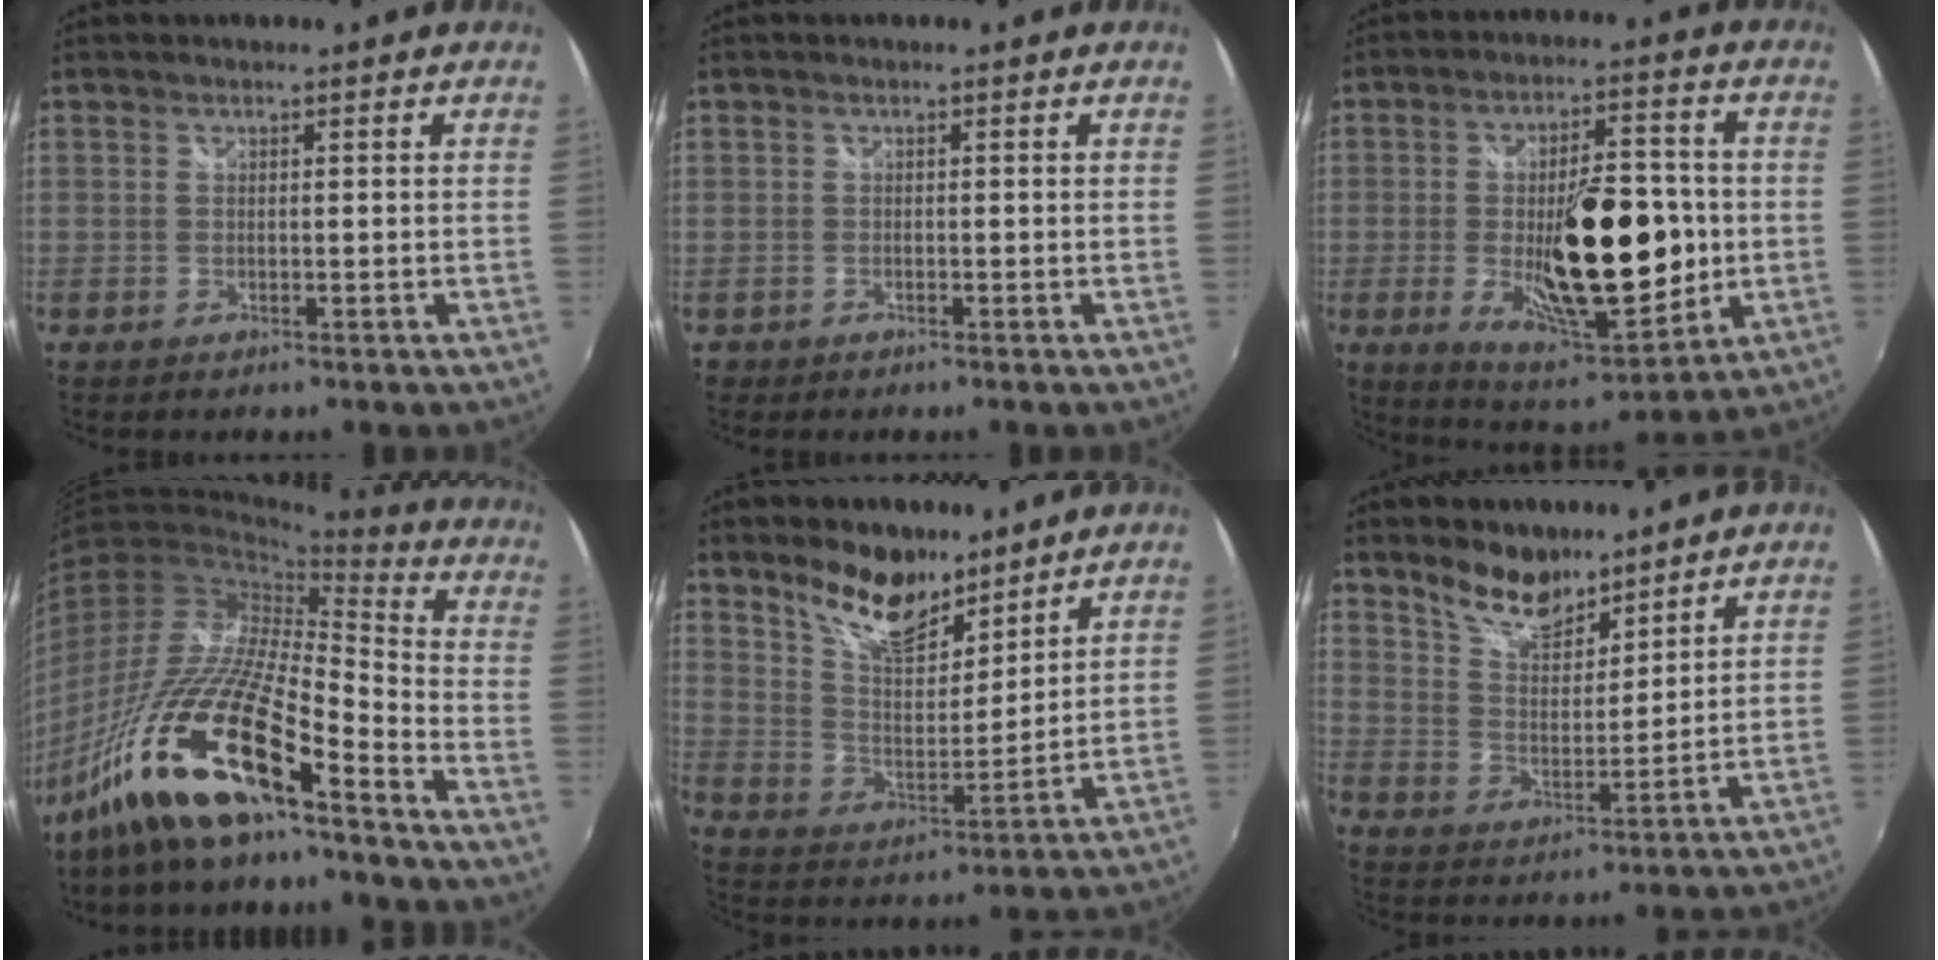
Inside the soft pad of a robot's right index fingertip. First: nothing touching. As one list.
[{"total": 1.4, "force": [-0.7, 1.3, -0.1], "torque": [-0.004, 0.002, -0.009]}, {"total": 20.7, "force": [-2.7, 7.8, 19.0], "torque": [-0.301, -0.010, -0.025]}, {"total": 17.9, "force": [-12.4, 2.9, 12.6], "torque": [-0.255, -0.005, -0.253]}, {"total": 11.8, "force": [9.3, 4.5, 5.8], "torque": [-0.103, -0.004, 0.171]}, {"total": 8.9, "force": [7.4, 3.2, 3.6], "torque": [-0.060, -0.003, 0.139]}]